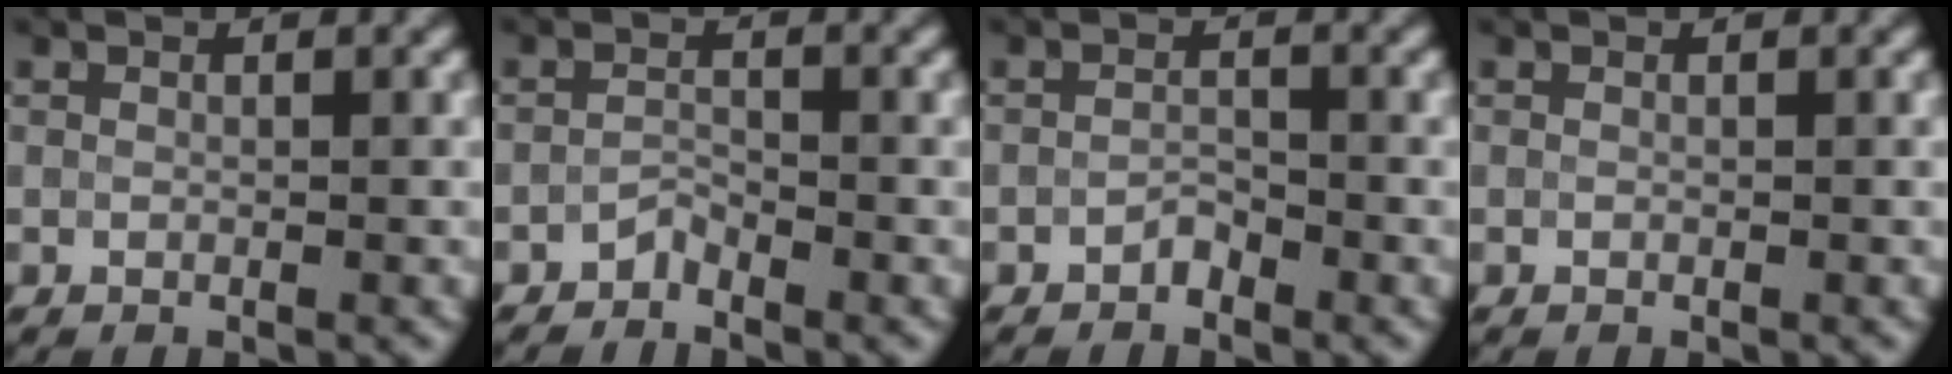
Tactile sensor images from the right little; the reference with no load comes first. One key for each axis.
{"total": 0.9, "fx": -0.9, "fy": 0.2, "fz": 0.2, "tx": -0.004, "ty": 0.005, "tz": -0.018}
{"total": 0.9, "fx": -0.7, "fy": 0.4, "fz": 0.4, "tx": -0.008, "ty": 0.002, "tz": -0.014}
{"total": 0.0}